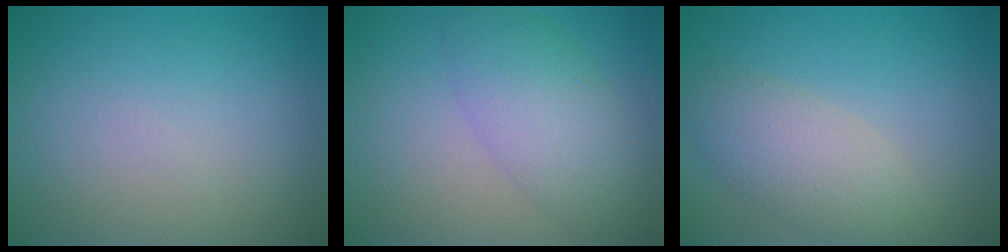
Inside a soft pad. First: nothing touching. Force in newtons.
{"total": 4.7, "press": 4.7, "slide": 0.1}
{"total": 4.1, "press": 4.1, "slide": 0.3}